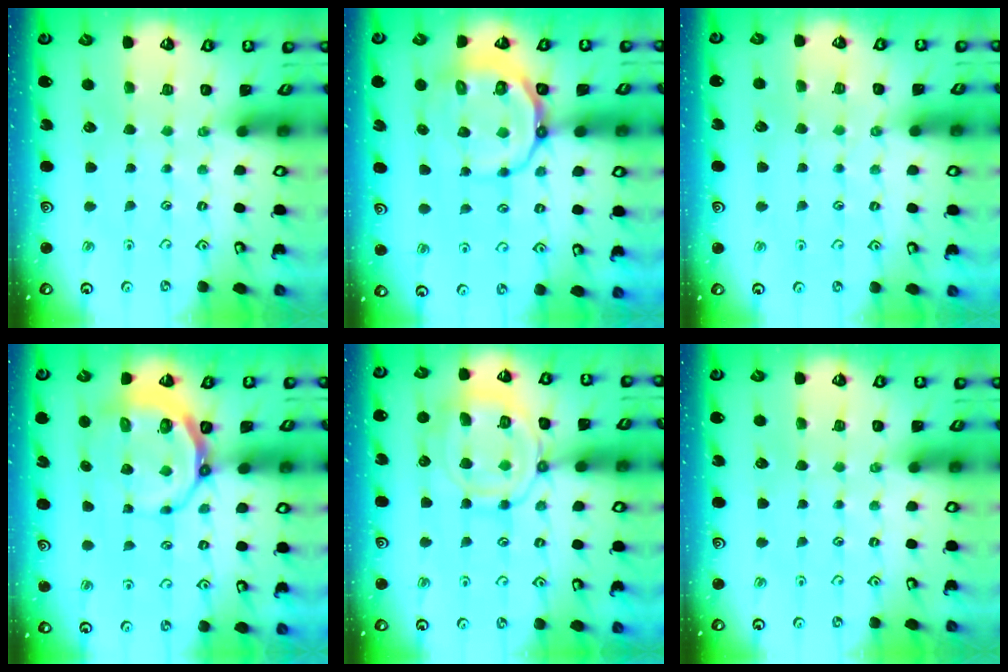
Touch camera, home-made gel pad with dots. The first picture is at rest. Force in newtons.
{"total": 11.7, "press": 11.4, "slide": 2.8}
{"total": 2.5, "press": 2.4, "slide": 0.4}
{"total": 8.1, "press": 7.4, "slide": 3.2}
{"total": 14.5, "press": 14.5, "slide": 1.4}
{"total": 0.0}